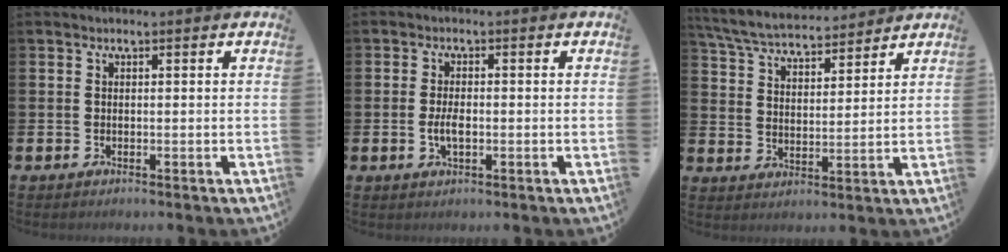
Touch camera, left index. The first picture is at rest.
{"total": 2.7, "force": [-0.7, 1.1, 2.3], "torque": [-0.034, -0.005, -0.015]}
{"total": 6.4, "force": [6.2, 1.2, 1.2], "torque": [-0.052, -0.032, 0.110]}